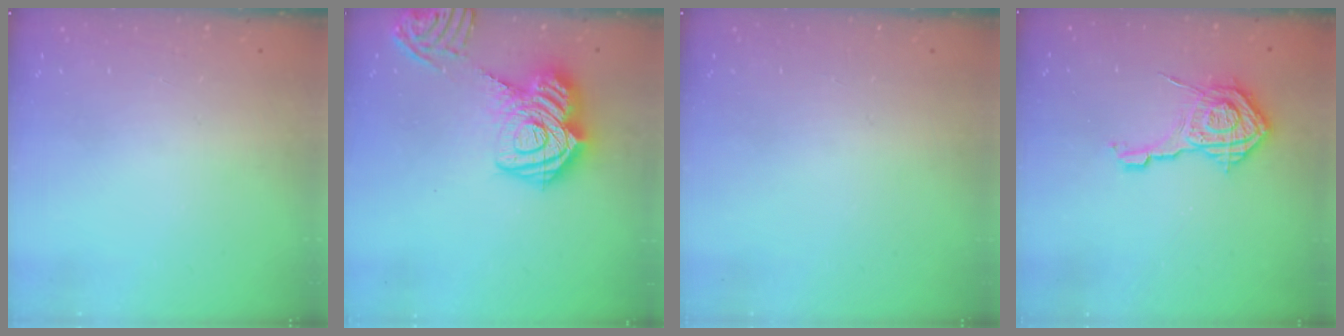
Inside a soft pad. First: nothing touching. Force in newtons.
{"total": 20.4, "press": 20.3, "slide": 2.1}
{"total": 0.0}
{"total": 13.6, "press": 13.5, "slide": 1.4}